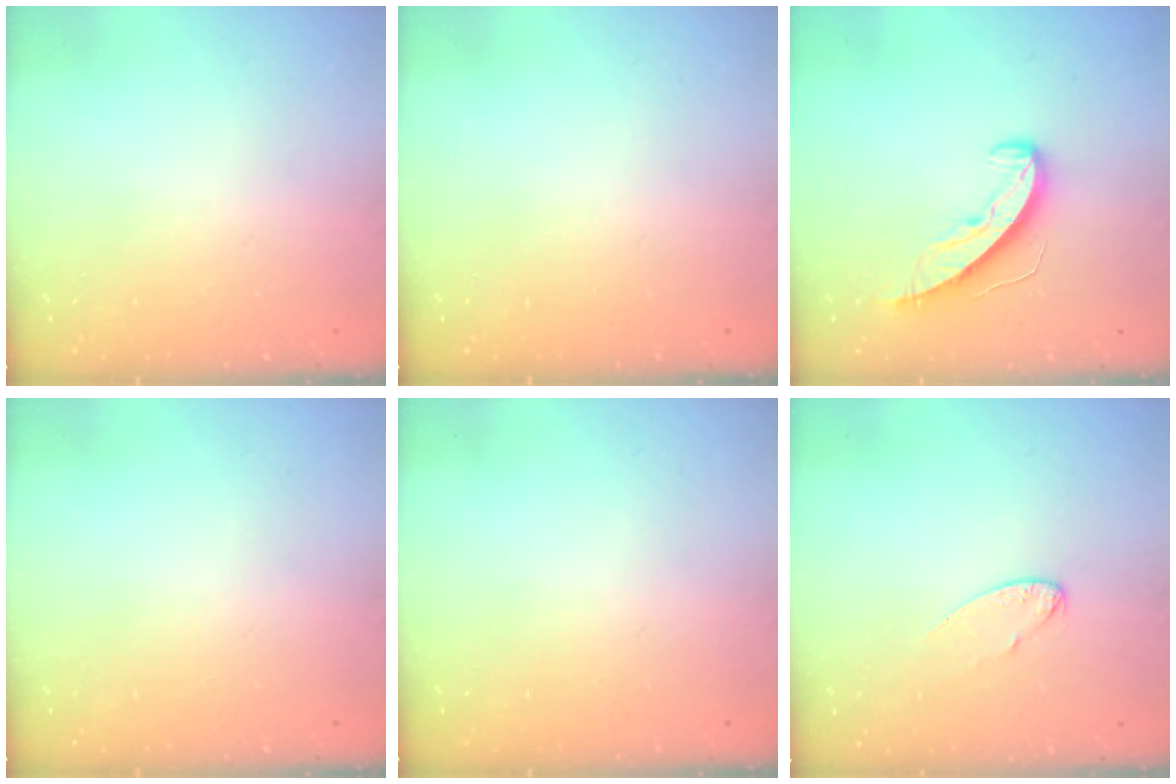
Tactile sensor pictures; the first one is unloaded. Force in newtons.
{"total": 0.0}
{"total": 8.9, "press": 8.9, "slide": 0.4}
{"total": 0.0}
{"total": 0.0}
{"total": 6.5, "press": 6.5, "slide": 0.7}